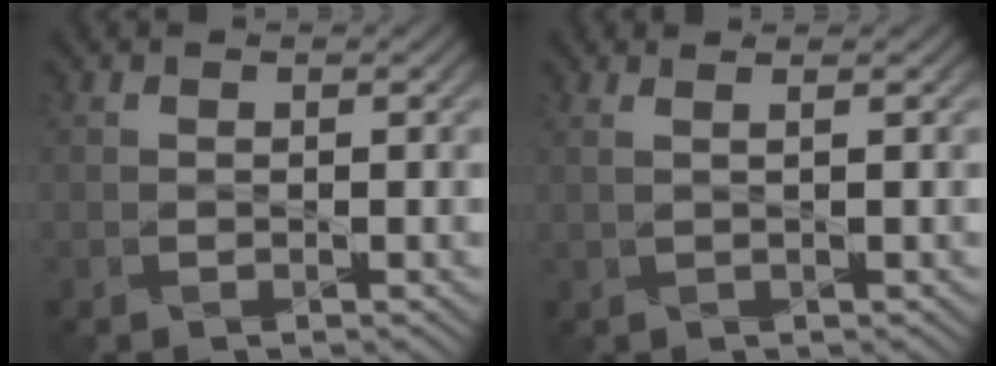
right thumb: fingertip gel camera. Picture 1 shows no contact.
{"total": 1.6, "force": [1.0, 0.1, 1.2], "torque": [-0.017, 0.003, 0.000]}